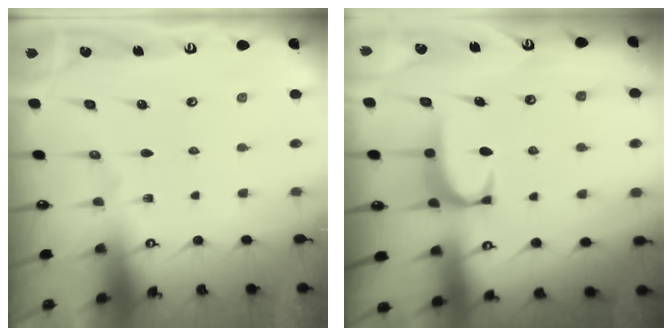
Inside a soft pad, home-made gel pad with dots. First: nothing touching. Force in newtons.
{"total": 1.9, "press": 1.9, "slide": 0.4}